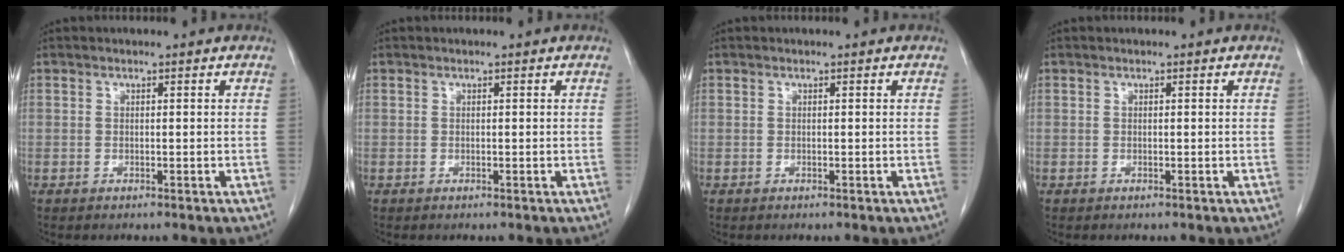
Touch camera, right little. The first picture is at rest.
{"total": 0.0}
{"total": 0.0}
{"total": 0.0}